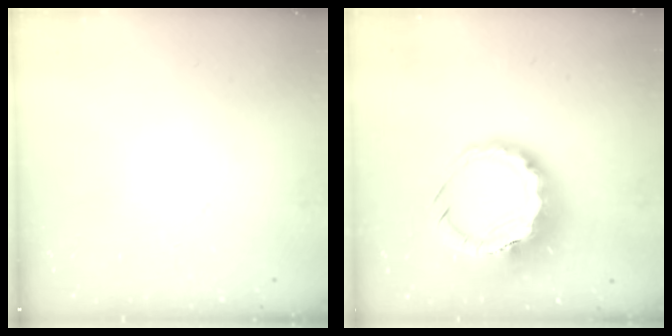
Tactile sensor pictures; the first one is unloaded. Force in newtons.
{"total": 12.1, "press": 11.8, "slide": 2.3}